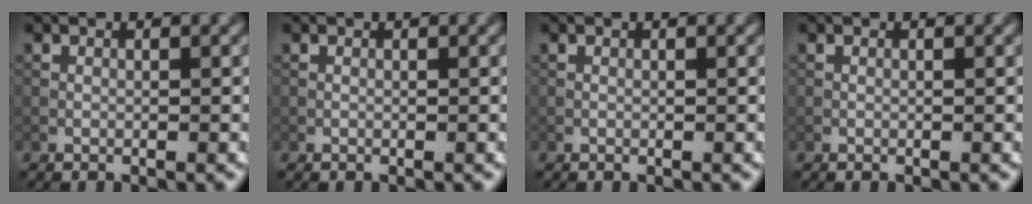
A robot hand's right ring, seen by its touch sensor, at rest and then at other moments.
{"total": 0.0}
{"total": 0.0}
{"total": 0.0}